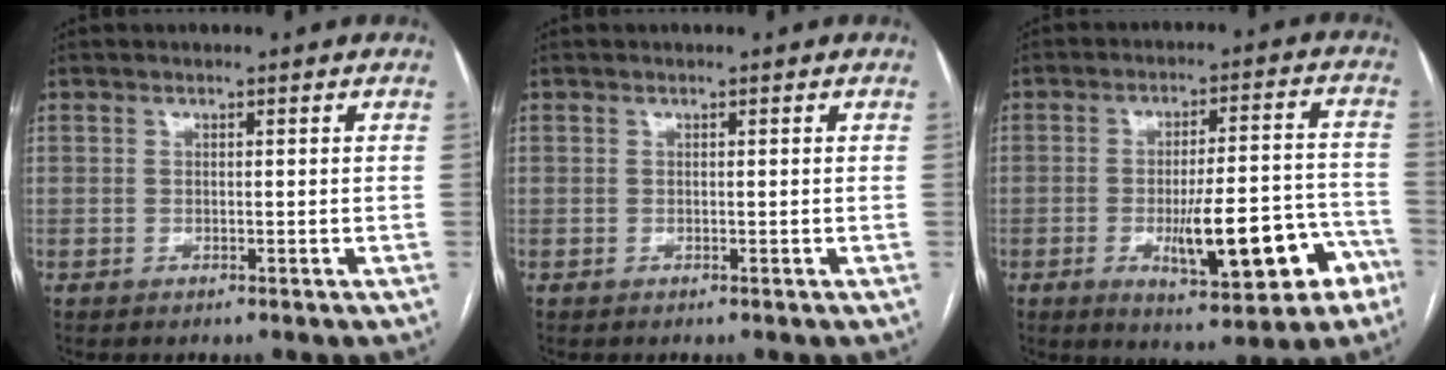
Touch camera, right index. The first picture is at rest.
{"total": 0.0}
{"total": 14.5, "force": [-5.8, 3.7, 12.8], "torque": [-0.176, 0.016, -0.070]}